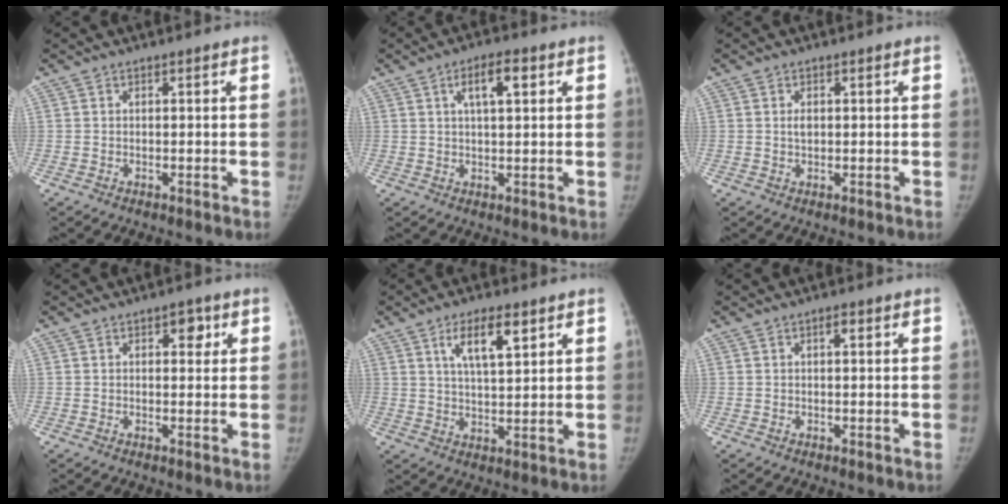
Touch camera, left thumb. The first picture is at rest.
{"total": 5.7, "force": [2.2, 2.0, 4.9], "torque": [-0.074, 0.004, 0.036]}
{"total": 1.4, "force": [0.3, 0.9, 1.1], "torque": [-0.013, 0.001, 0.005]}
{"total": 2.8, "force": [1.2, 1.7, 1.9], "torque": [-0.005, 0.001, 0.012]}
{"total": 7.9, "force": [4.0, 2.7, 6.2], "torque": [-0.095, -0.019, 0.072]}
{"total": 1.1, "force": [0.4, 0.4, 1.0], "torque": [-0.012, 0.004, 0.004]}